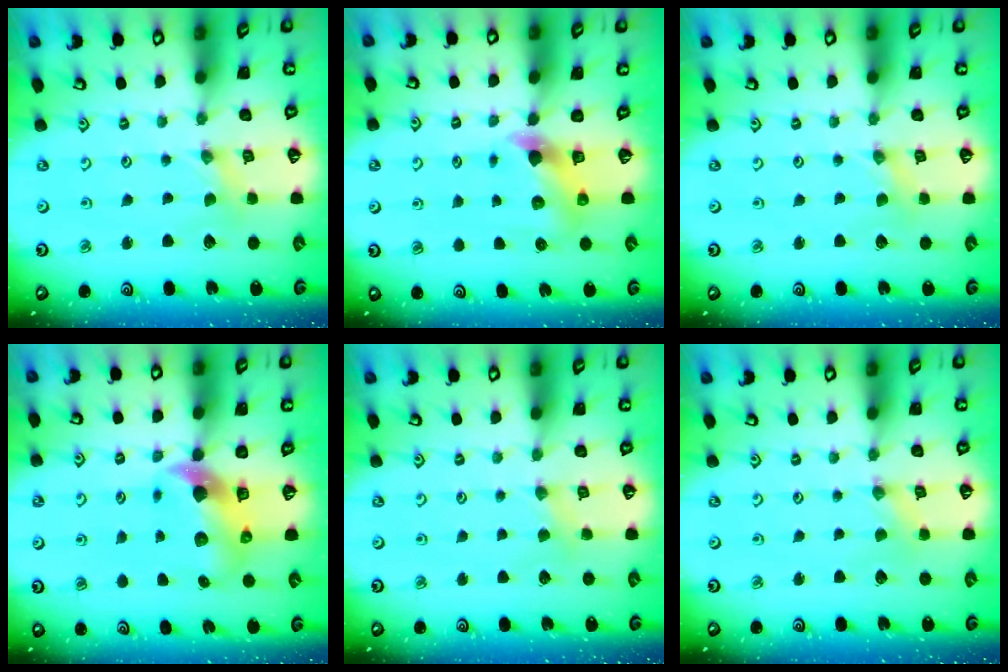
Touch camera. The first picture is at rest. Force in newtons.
{"total": 6.0, "press": 6.0, "slide": 0.4}
{"total": 0.0}
{"total": 8.3, "press": 8.2, "slide": 1.2}
{"total": 2.3, "press": 2.2, "slide": 0.4}
{"total": 0.0}